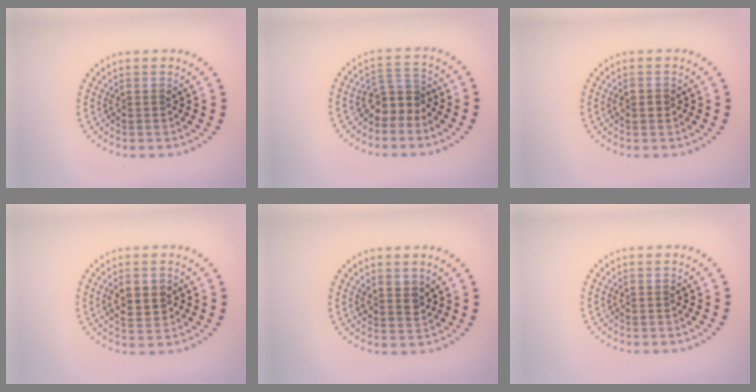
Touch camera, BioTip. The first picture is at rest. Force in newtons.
{"total": 2.7, "press": 2.1, "slide": 1.8}
{"total": 1.5, "press": 1.5, "slide": 0.2}
{"total": 2.9, "press": 2.9, "slide": 0.1}
{"total": 1.8, "press": 1.6, "slide": 0.9}
{"total": 0.0}